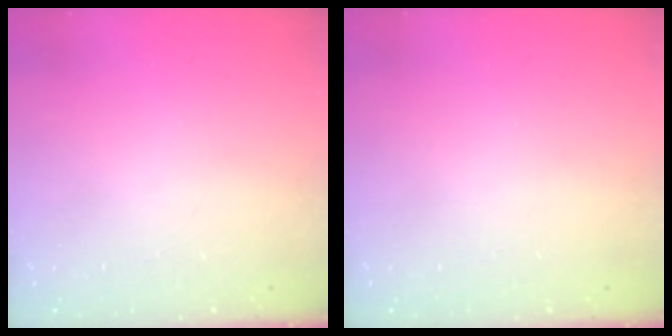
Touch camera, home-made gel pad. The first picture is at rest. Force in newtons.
{"total": 0.0}